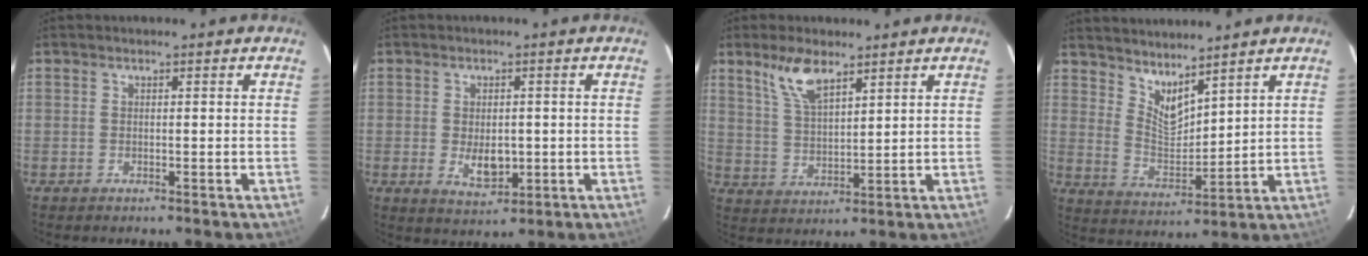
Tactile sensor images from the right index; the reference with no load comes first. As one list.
[{"total": 5.4, "force": [-0.7, 3.4, 4.2], "torque": [-0.072, -0.010, -0.004]}, {"total": 7.7, "force": [5.2, 2.8, 5.0], "torque": [-0.097, 0.006, 0.110]}, {"total": 7.2, "force": [6.0, 2.0, 3.5], "torque": [-0.060, -0.011, 0.118]}]